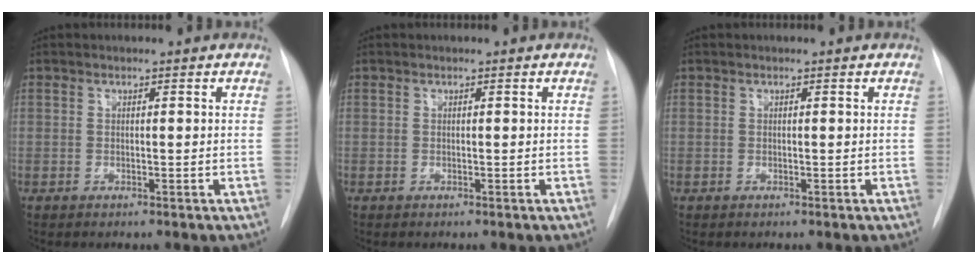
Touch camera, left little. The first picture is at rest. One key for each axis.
{"total": 0.0}
{"total": 0.0}